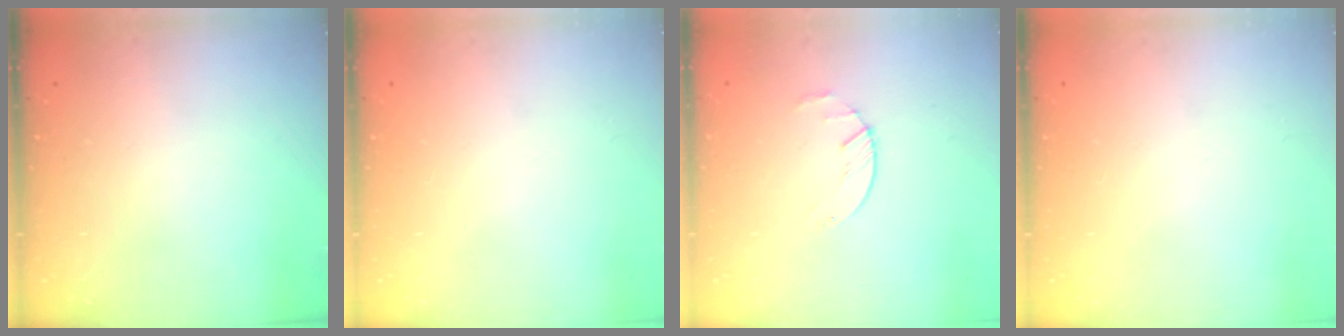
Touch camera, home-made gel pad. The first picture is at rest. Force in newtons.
{"total": 0.0}
{"total": 2.2, "press": 2.2, "slide": 0.3}
{"total": 0.0}